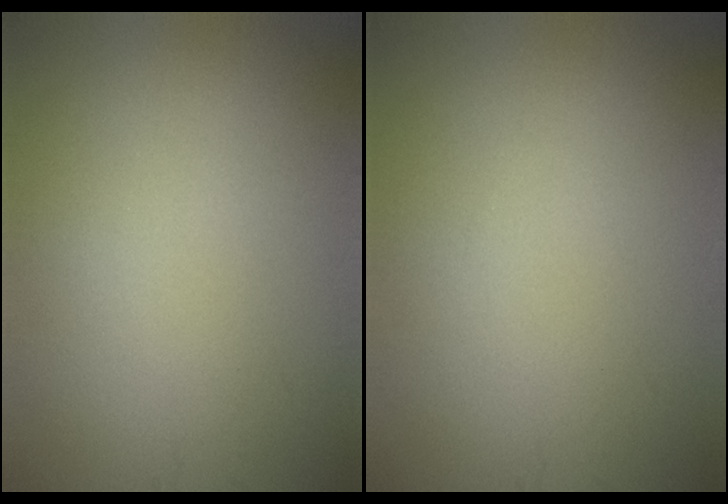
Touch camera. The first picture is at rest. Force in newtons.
{"total": 0.0}